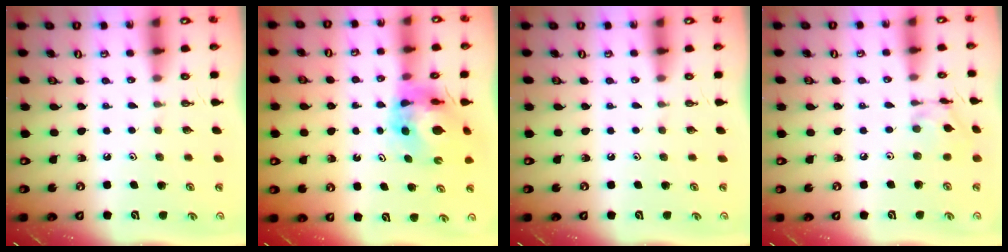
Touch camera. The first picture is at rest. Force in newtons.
{"total": 11.5, "press": 11.4, "slide": 1.3}
{"total": 0.0}
{"total": 9.7, "press": 9.7, "slide": 0.6}